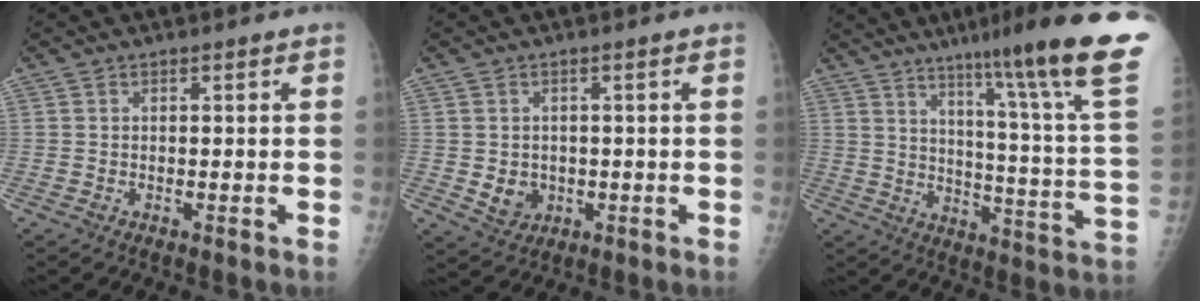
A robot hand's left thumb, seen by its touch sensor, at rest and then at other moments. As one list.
[{"total": 4.1, "force": [-0.5, 3.6, 1.9], "torque": [-0.015, -0.001, 0.005]}, {"total": 27.2, "force": [18.6, 0.5, 19.9], "torque": [-0.250, -0.107, 0.261]}]